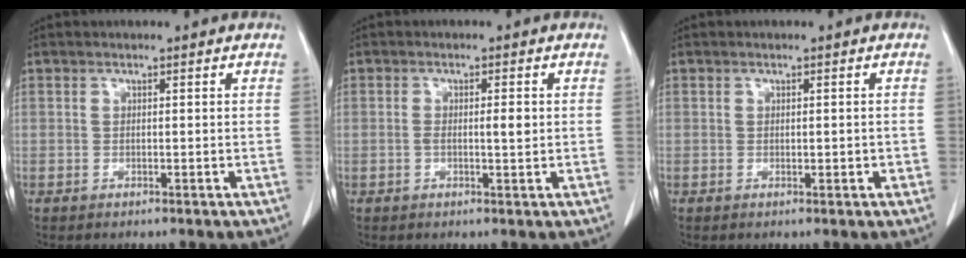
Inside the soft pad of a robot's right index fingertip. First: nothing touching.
{"total": 2.6, "force": [0.0, 0.5, 2.6], "torque": [-0.046, 0.000, 0.000]}
{"total": 1.1, "force": [-0.2, 0.4, 1.0], "torque": [-0.013, 0.000, 0.001]}